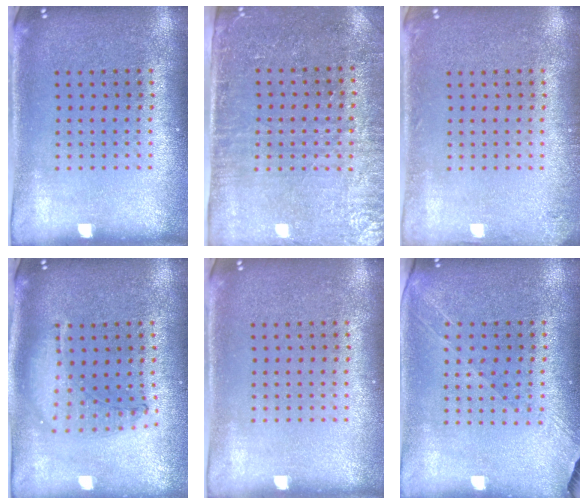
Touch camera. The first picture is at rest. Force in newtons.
{"total": 3.0, "press": 2.7, "slide": 1.3}
{"total": 1.1, "press": 1.1, "slide": 0.1}
{"total": 1.1, "press": 1.0, "slide": 0.2}
{"total": 0.0}
{"total": 1.3, "press": 1.2, "slide": 0.6}